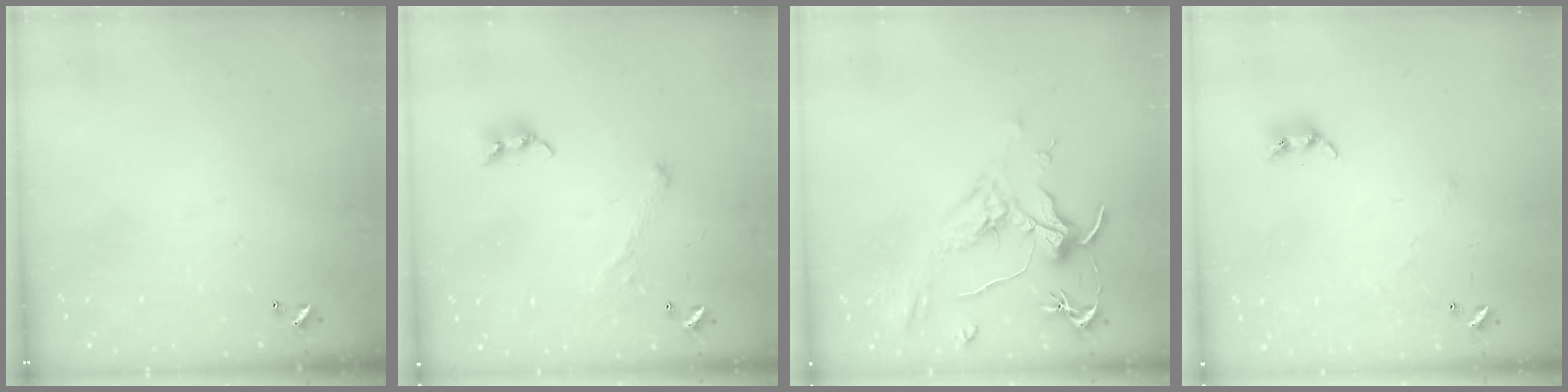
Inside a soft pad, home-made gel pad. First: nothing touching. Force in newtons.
{"total": 0.8, "press": 0.7, "slide": 0.4}
{"total": 2.1, "press": 2.0, "slide": 0.8}
{"total": 4.8, "press": 4.8, "slide": 0.8}